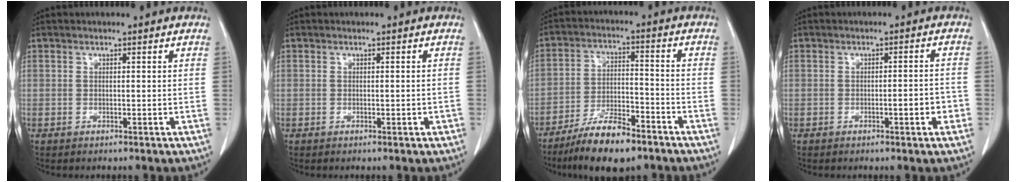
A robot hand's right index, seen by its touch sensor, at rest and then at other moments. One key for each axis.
{"total": 1.0, "fx": -0.3, "fy": 0.3, "fz": 0.9, "tx": -0.015, "ty": 0.003, "tz": 0.001}
{"total": 10.6, "fx": -7.8, "fy": 2.9, "fz": 6.6, "tx": -0.120, "ty": -0.008, "tz": -0.137}
{"total": 3.2, "fx": -1.2, "fy": 0.5, "fz": 3.0, "tx": -0.040, "ty": 0.004, "tz": -0.016}